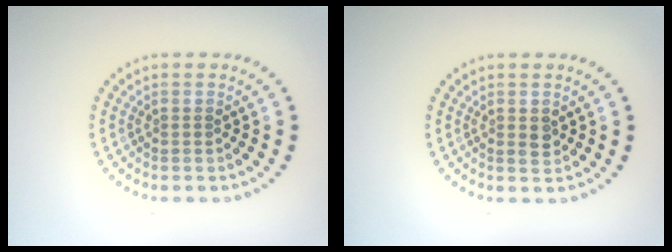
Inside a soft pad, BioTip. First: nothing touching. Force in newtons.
{"total": 1.1, "press": 1.1, "slide": 0.1}